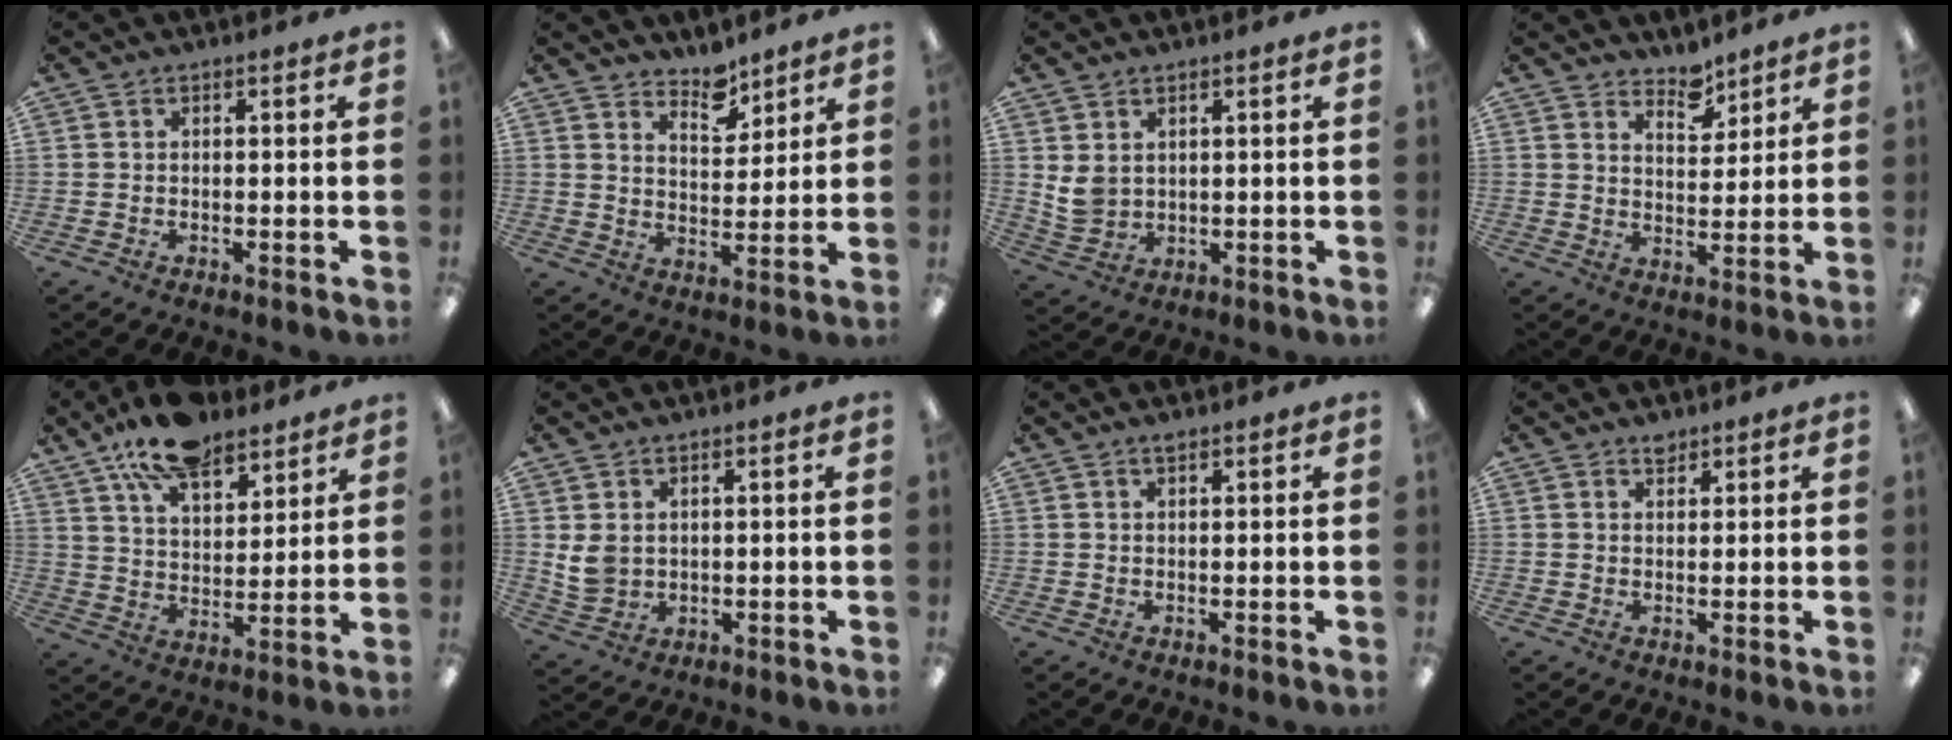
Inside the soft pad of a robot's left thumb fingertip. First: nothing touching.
{"total": 6.7, "force": [5.9, 2.7, 1.8], "torque": [-0.011, -0.044, 0.105]}
{"total": 4.9, "force": [2.4, 3.6, 2.3], "torque": [-0.055, -0.003, 0.048]}
{"total": 5.8, "force": [5.1, 2.3, 1.3], "torque": [-0.007, -0.037, 0.091]}
{"total": 14.2, "force": [10.7, 6.3, 6.8], "torque": [-0.122, -0.051, 0.195]}
{"total": 5.0, "force": [1.8, 3.9, 2.6], "torque": [-0.051, -0.002, 0.037]}
{"total": 1.4, "force": [1.1, 0.3, 0.7], "torque": [-0.007, -0.002, 0.019]}
{"total": 1.9, "force": [1.7, 0.9, 0.5], "torque": [-0.003, -0.004, 0.030]}